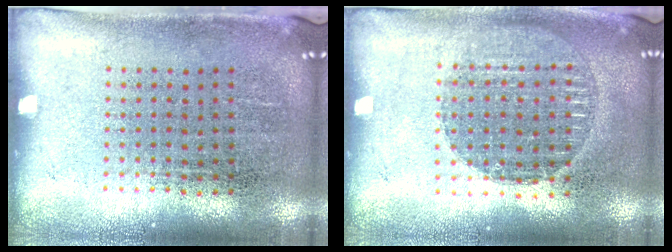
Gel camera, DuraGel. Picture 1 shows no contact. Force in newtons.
{"total": 1.4, "press": 1.2, "slide": 0.6}